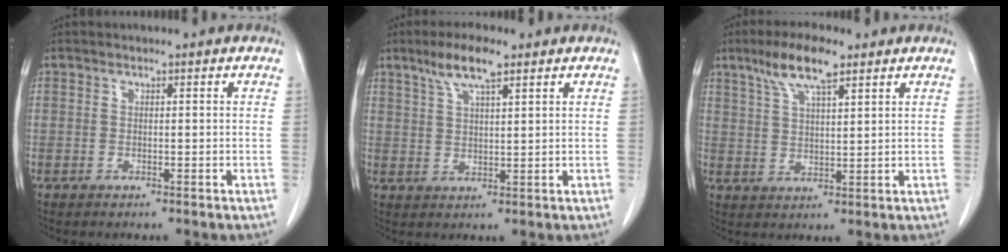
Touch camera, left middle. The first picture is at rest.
{"total": 6.2, "force": [4.1, 1.0, 4.5], "torque": [-0.092, 0.007, 0.076]}
{"total": 7.9, "force": [5.2, 1.6, 5.7], "torque": [-0.116, 0.013, 0.096]}